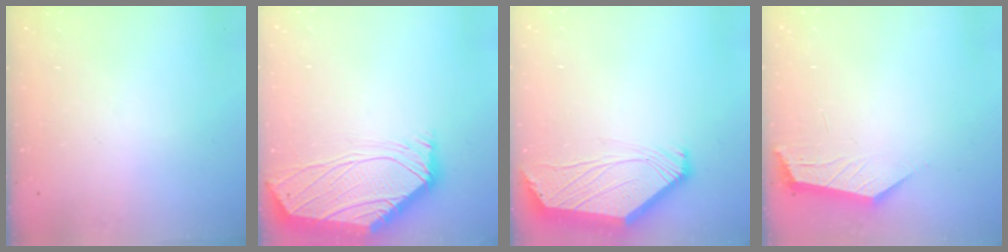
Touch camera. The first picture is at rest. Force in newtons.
{"total": 0.0}
{"total": 2.6, "press": 2.6, "slide": 0.6}
{"total": 1.8, "press": 1.8, "slide": 0.4}